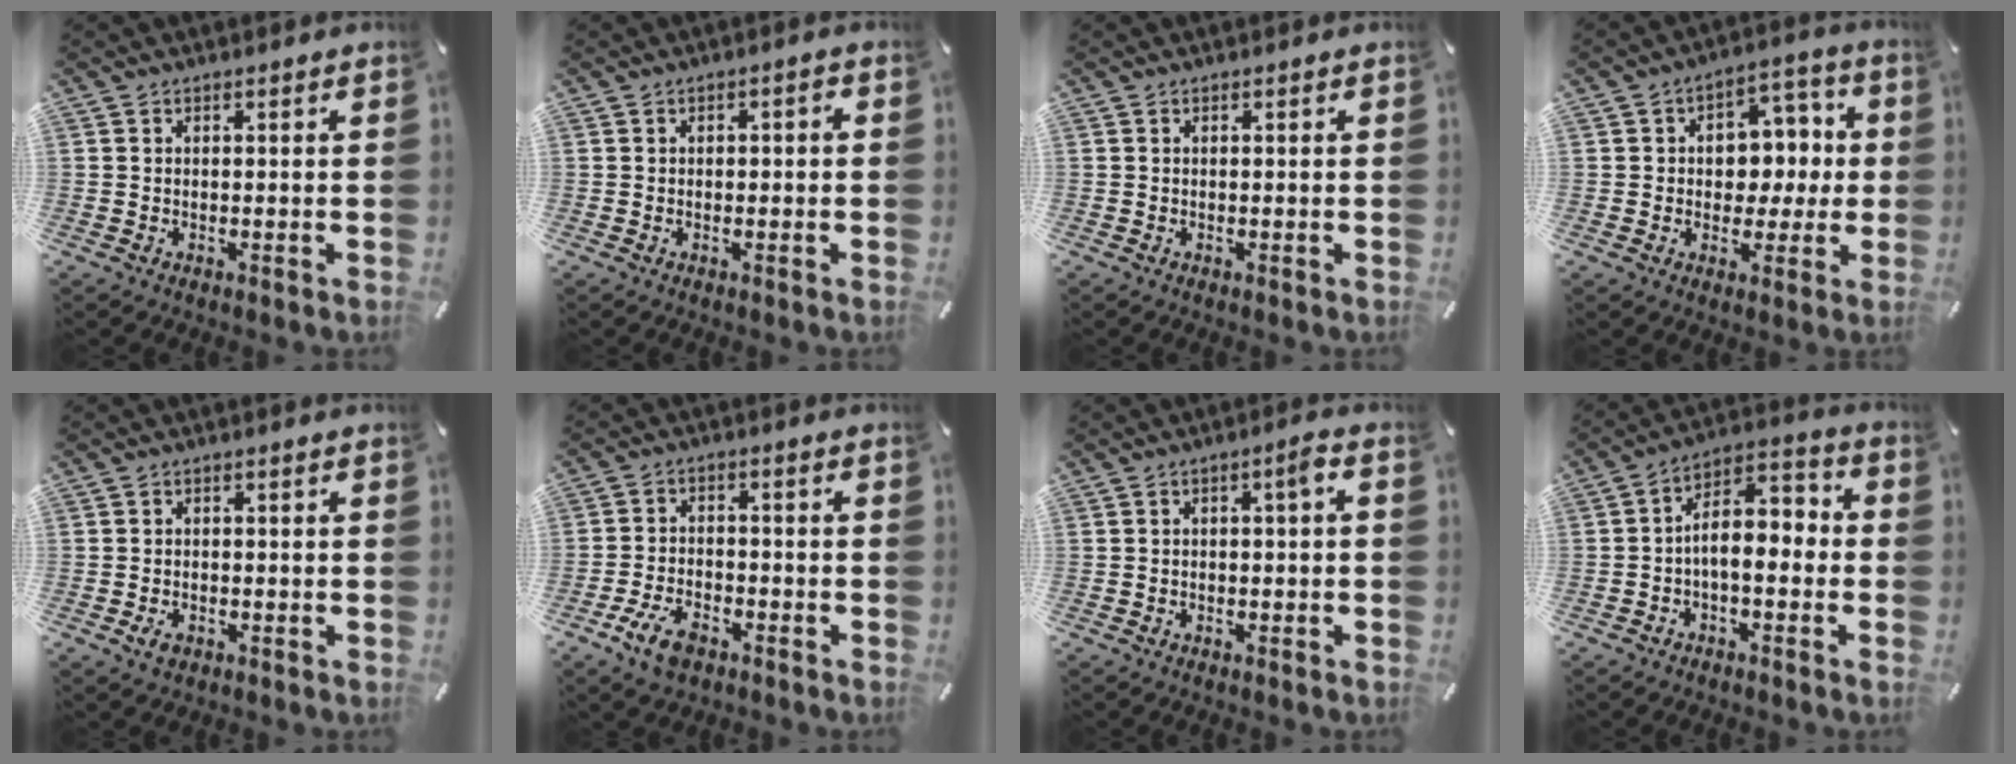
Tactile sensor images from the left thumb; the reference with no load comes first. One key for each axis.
{"total": 1.3, "fx": -0.3, "fy": 0.7, "fz": 1.0, "tx": -0.019, "ty": 0.007, "tz": -0.009}
{"total": 0.0}
{"total": 8.9, "fx": 0.1, "fy": 7.8, "fz": 4.4, "tx": -0.050, "ty": 0.002, "tz": 0.000}
{"total": 2.5, "fx": -1.3, "fy": 1.6, "fz": 1.4, "tx": -0.032, "ty": 0.002, "tz": -0.026}
{"total": 7.7, "fx": -4.5, "fy": 4.3, "fz": 4.5, "tx": -0.098, "ty": 0.017, "tz": -0.084}
{"total": 3.2, "fx": -0.9, "fy": 1.1, "fz": 2.9, "tx": -0.052, "ty": 0.016, "tz": -0.021}
{"total": 7.2, "fx": -2.2, "fy": 4.1, "fz": 5.5, "tx": -0.092, "ty": 0.002, "tz": -0.042}